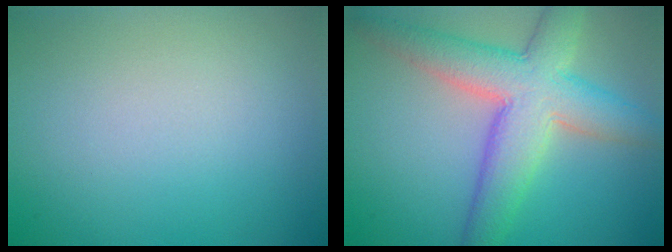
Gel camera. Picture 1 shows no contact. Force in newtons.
{"total": 7.8, "press": 7.8, "slide": 0.5}